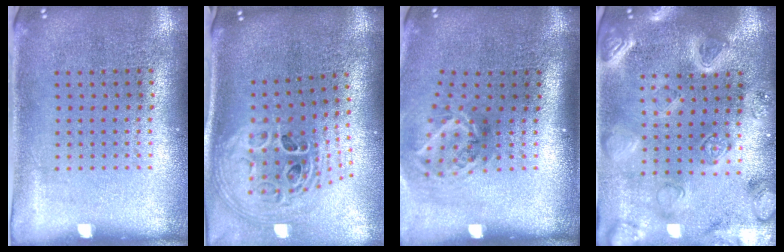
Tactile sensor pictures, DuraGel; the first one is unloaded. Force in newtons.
{"total": 2.6, "press": 1.8, "slide": 1.8}
{"total": 1.9, "press": 1.2, "slide": 1.5}
{"total": 3.6, "press": 3.3, "slide": 1.4}